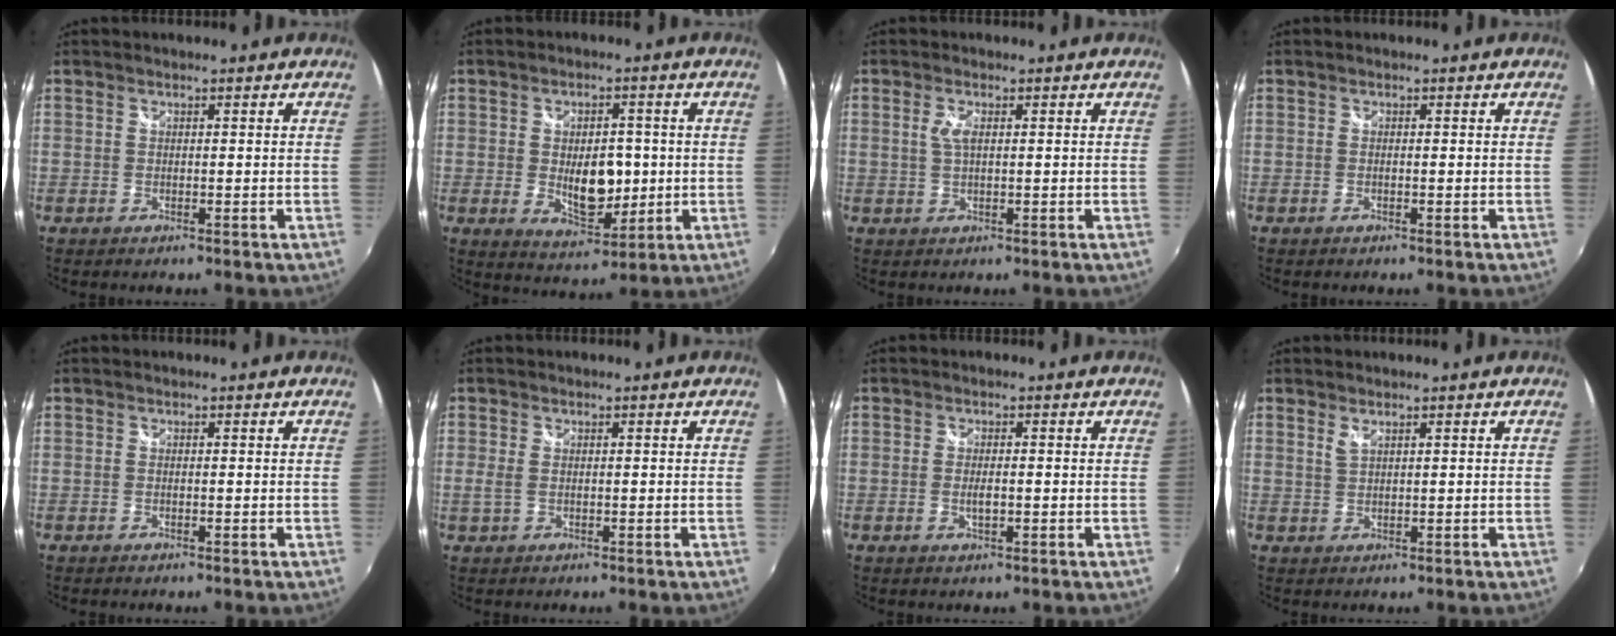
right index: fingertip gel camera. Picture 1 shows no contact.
{"total": 8.9, "force": [-0.5, 5.0, 7.3], "torque": [-0.121, -0.009, 0.000]}
{"total": 2.3, "force": [0.5, 0.8, 2.1], "torque": [-0.042, 0.000, 0.009]}
{"total": 0.0}
{"total": 0.0}
{"total": 1.9, "force": [-0.1, 1.1, 1.6], "torque": [-0.035, -0.003, -0.001]}
{"total": 1.8, "force": [-0.3, 0.6, 1.7], "torque": [-0.031, -0.002, -0.005]}
{"total": 1.3, "force": [0.9, 0.3, 0.9], "torque": [-0.016, 0.001, 0.017]}